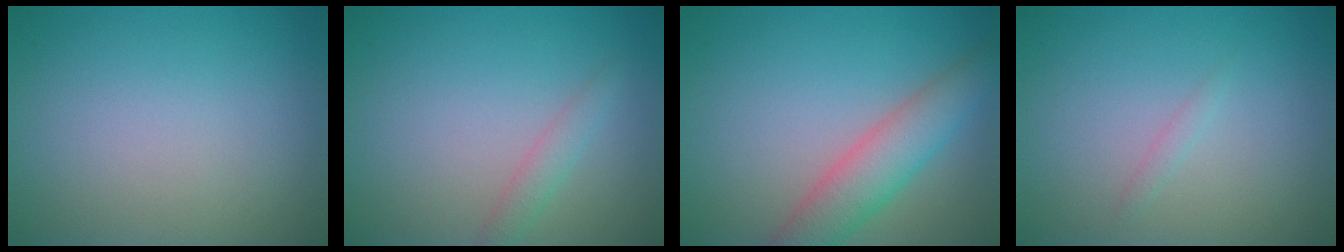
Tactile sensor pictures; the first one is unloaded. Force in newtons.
{"total": 1.5, "press": 1.5, "slide": 0.0}
{"total": 4.5, "press": 4.5, "slide": 0.2}
{"total": 0.7, "press": 0.7, "slide": 0.0}